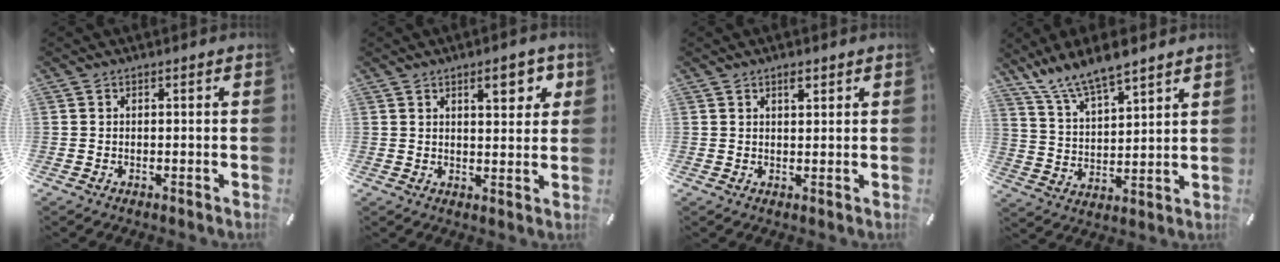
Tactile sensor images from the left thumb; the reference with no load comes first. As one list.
[{"total": 7.0, "force": [3.7, 2.9, 5.2], "torque": [-0.064, -0.012, 0.055]}, {"total": 2.2, "force": [1.4, 0.8, 1.5], "torque": [-0.015, -0.005, 0.022]}, {"total": 10.8, "force": [9.6, 2.2, 4.6], "torque": [-0.109, -0.056, 0.177]}]